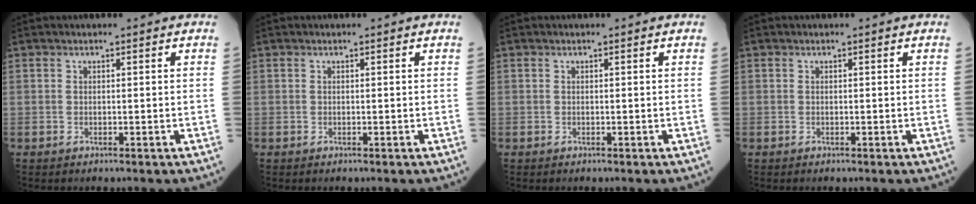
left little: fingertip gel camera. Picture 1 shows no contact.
{"total": 0.0}
{"total": 0.0}
{"total": 0.0}